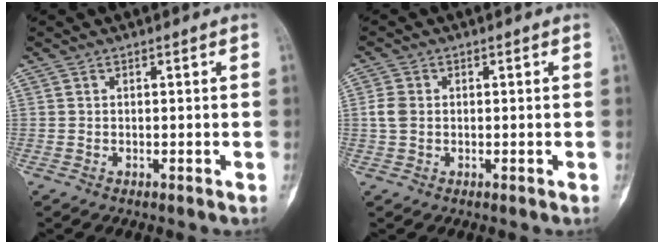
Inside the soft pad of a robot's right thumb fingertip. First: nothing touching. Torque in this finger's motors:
{"motor_torque": [0.04, -0.03, 0.37, 0.37, 0.08]}